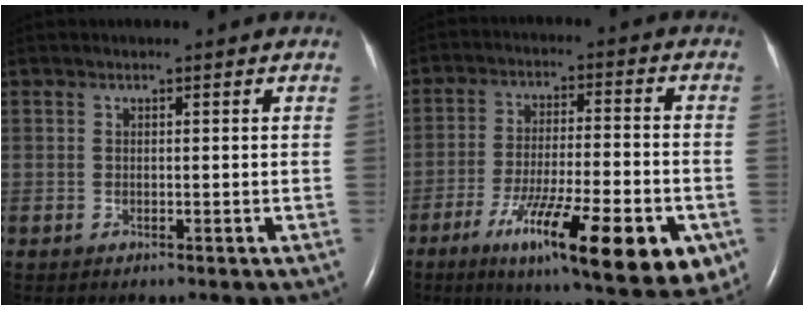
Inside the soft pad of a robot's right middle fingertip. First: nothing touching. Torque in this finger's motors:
{"motor_torque": [1.22, -0.92, 0.45, 0.20]}